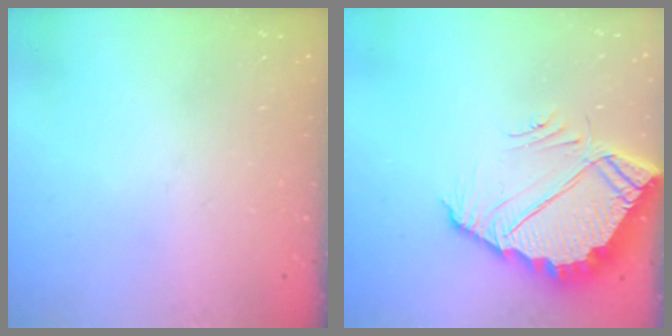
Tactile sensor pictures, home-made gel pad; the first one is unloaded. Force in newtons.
{"total": 6.7, "press": 6.7, "slide": 0.3}